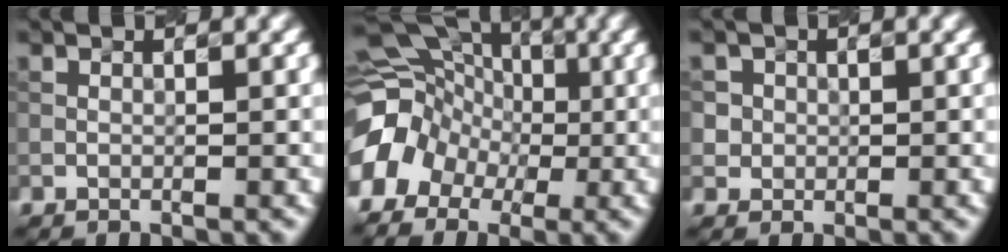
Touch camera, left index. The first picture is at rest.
{"total": 12.5, "force": [-3.6, 10.9, 5.0], "torque": [-0.101, -0.004, -0.080]}
{"total": 2.2, "force": [0.5, 2.1, 0.5], "torque": [-0.005, -0.003, 0.025]}